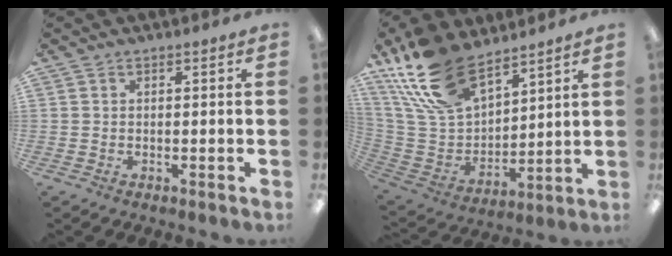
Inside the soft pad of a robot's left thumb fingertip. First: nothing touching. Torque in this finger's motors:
{"motor_torque": [0.84, 0.77, 1.26, -1.51, 0.33]}